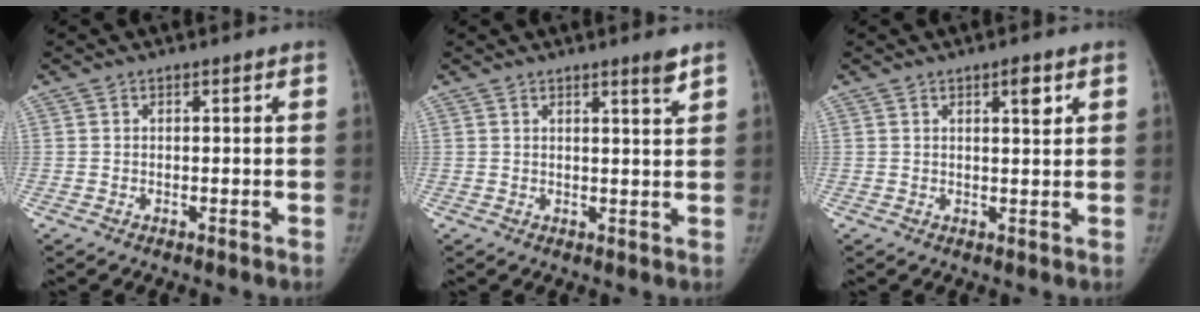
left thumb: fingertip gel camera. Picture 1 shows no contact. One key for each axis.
{"total": 2.7, "fx": 2.0, "fy": -0.1, "fz": 1.9, "tx": -0.024, "ty": -0.017, "tz": 0.029}
{"total": 2.9, "fx": 1.5, "fy": 0.8, "fz": 2.3, "tx": -0.028, "ty": -0.007, "tz": 0.022}